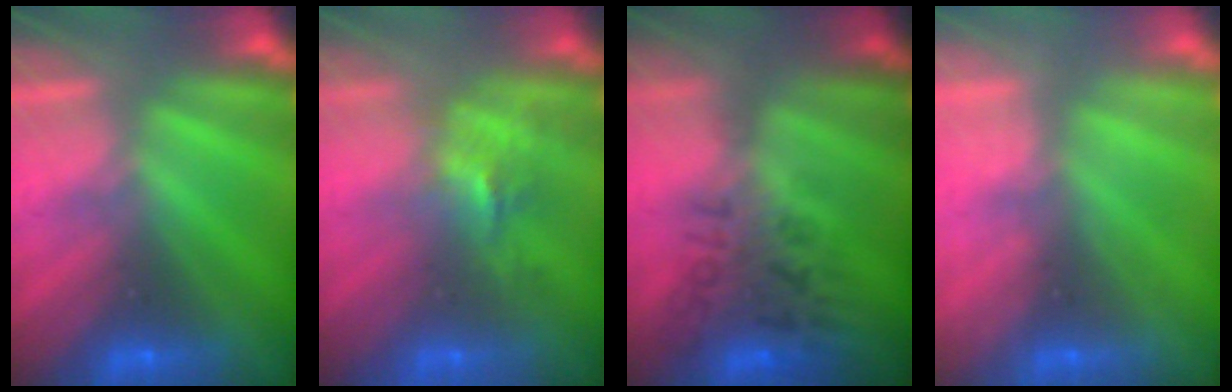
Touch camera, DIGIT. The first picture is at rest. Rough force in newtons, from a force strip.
{"total": 2.5}
{"total": 2.8}
{"total": 2.0}